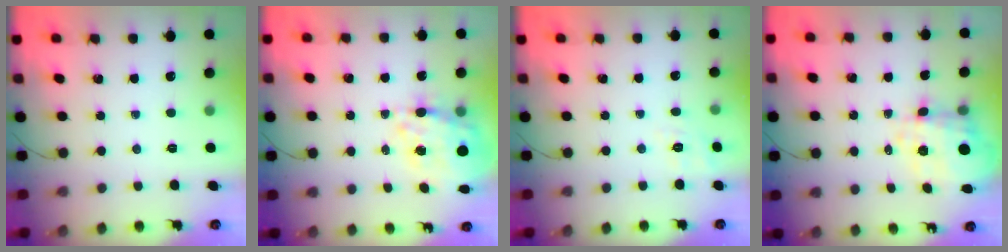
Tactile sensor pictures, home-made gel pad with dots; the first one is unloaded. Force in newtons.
{"total": 15.9, "press": 15.5, "slide": 3.8}
{"total": 4.2, "press": 3.6, "slide": 2.2}
{"total": 6.4, "press": 5.6, "slide": 3.1}